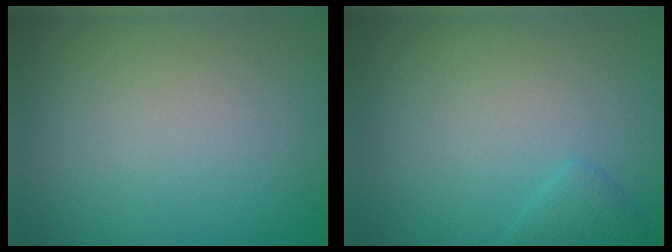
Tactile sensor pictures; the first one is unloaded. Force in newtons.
{"total": 1.1, "press": 1.1, "slide": 0.1}